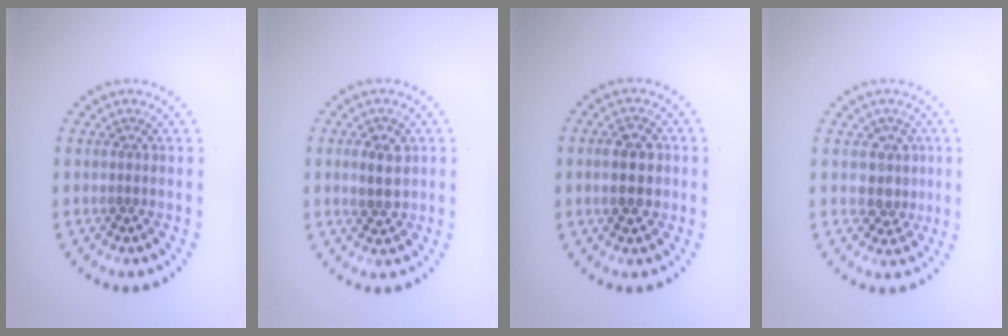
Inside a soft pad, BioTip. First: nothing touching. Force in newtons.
{"total": 2.7, "press": 2.6, "slide": 0.5}
{"total": 4.0, "press": 4.0, "slide": 0.2}
{"total": 2.5, "press": 2.2, "slide": 1.1}